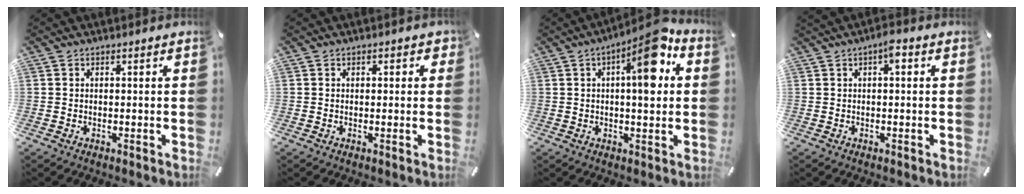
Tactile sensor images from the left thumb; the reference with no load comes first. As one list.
[{"total": 1.5, "force": [0.3, 1.0, 1.0], "torque": [-0.011, 0.004, 0.001]}, {"total": 13.6, "force": [3.9, 4.5, 12.2], "torque": [-0.164, -0.015, 0.054]}, {"total": 3.2, "force": [0.9, 1.2, 2.8], "torque": [-0.041, 0.002, 0.009]}]